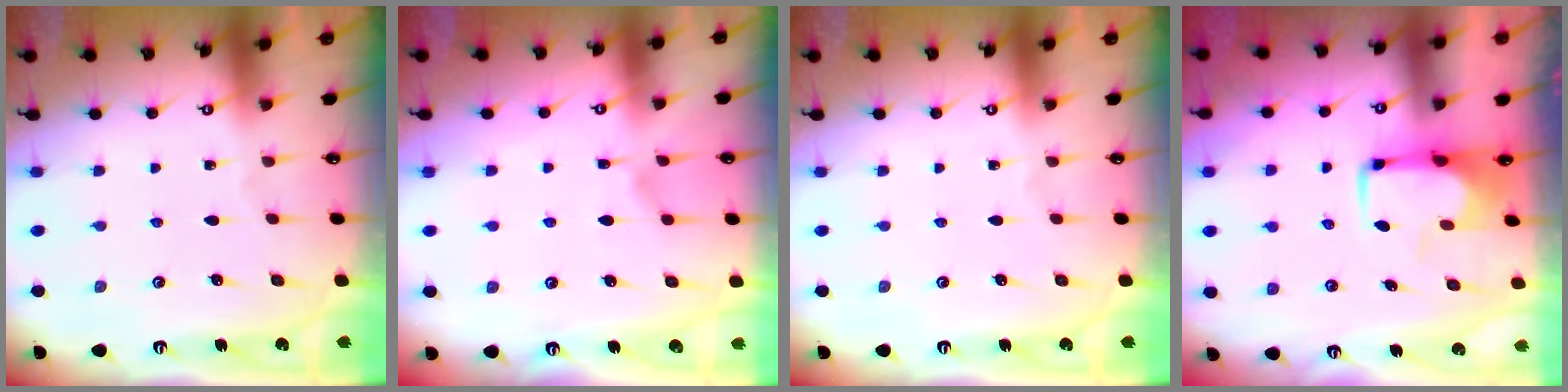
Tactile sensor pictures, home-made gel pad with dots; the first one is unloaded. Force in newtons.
{"total": 3.7, "press": 3.7, "slide": 0.4}
{"total": 0.0}
{"total": 1.0, "press": 0.8, "slide": 0.6}